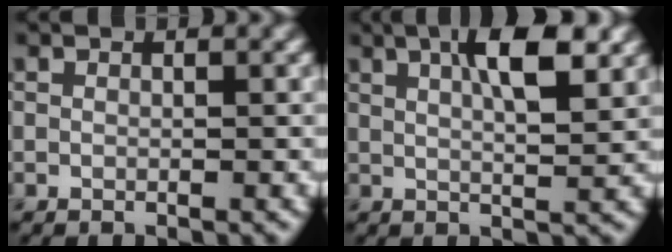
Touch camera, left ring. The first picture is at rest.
{"total": 6.0, "force": [2.5, 1.6, 5.2], "torque": [-0.076, 0.007, 0.033]}